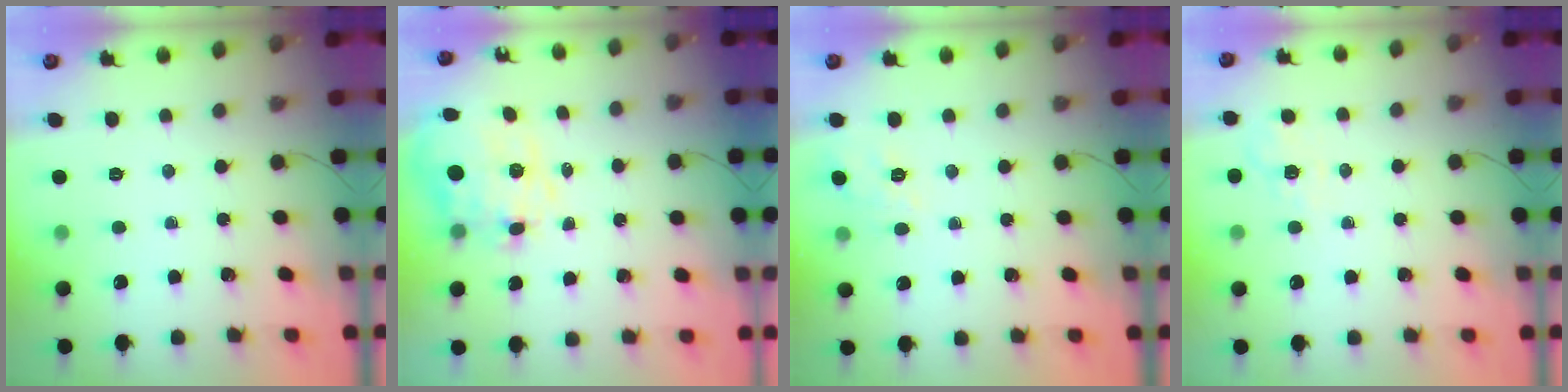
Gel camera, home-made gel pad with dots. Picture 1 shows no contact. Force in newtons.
{"total": 13.3, "press": 13.0, "slide": 2.6}
{"total": 2.1, "press": 1.6, "slide": 1.5}
{"total": 2.2, "press": 1.3, "slide": 1.8}